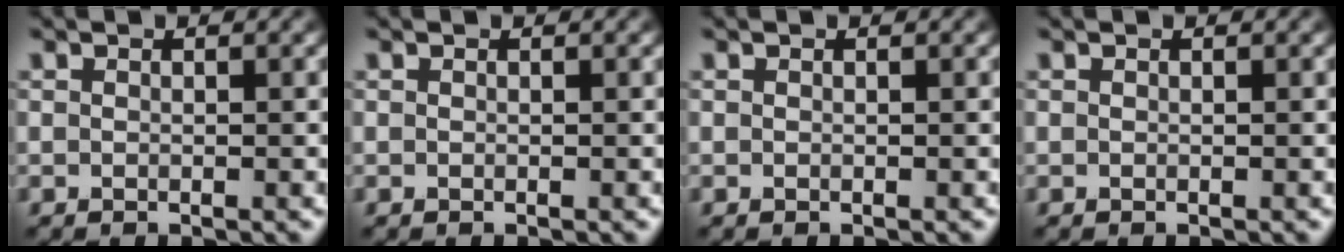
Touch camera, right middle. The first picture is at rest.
{"total": 0.0}
{"total": 0.0}
{"total": 0.0}